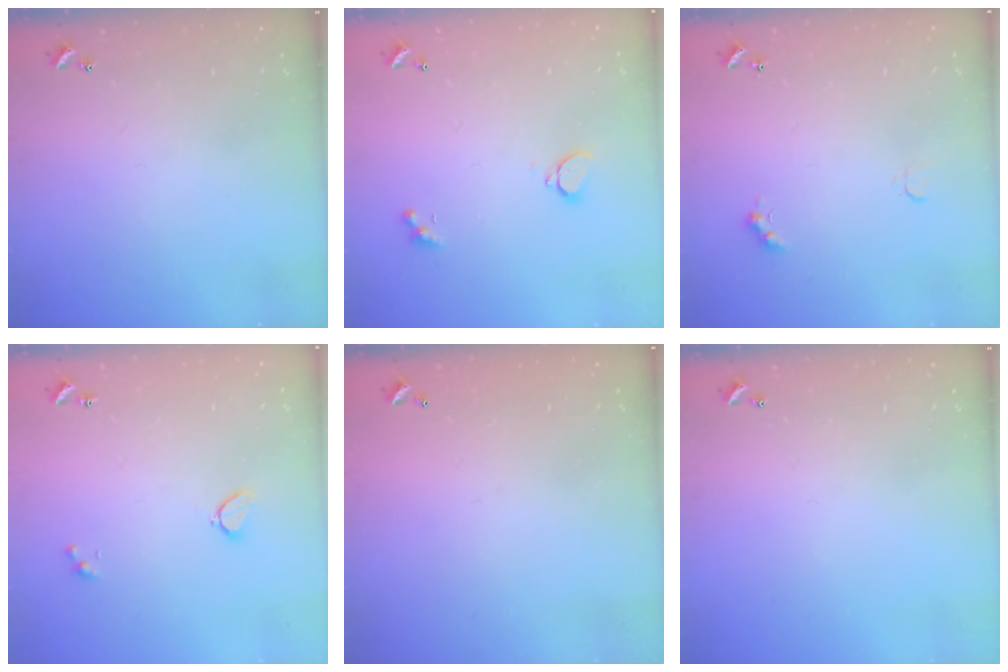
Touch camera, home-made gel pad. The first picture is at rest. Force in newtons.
{"total": 2.2, "press": 2.0, "slide": 0.9}
{"total": 2.4, "press": 2.3, "slide": 0.5}
{"total": 1.9, "press": 1.9, "slide": 0.6}
{"total": 2.8, "press": 2.8, "slide": 0.1}
{"total": 0.0}